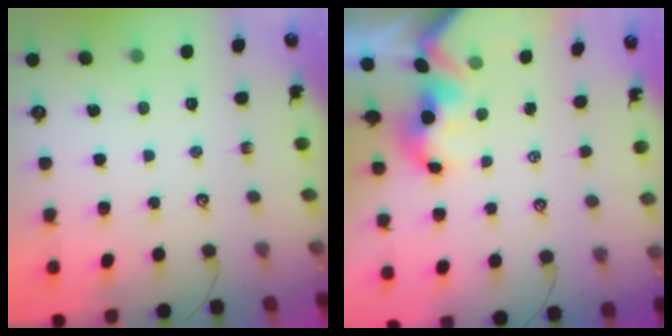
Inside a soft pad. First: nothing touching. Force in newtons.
{"total": 1.5, "press": 1.3, "slide": 0.7}